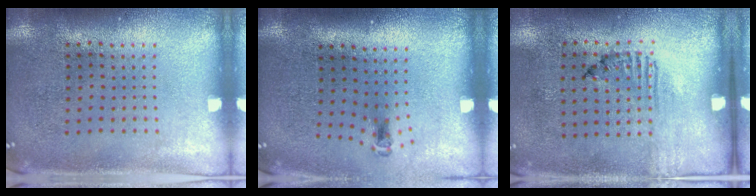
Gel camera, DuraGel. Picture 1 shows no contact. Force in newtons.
{"total": 0.7, "press": 0.3, "slide": 0.6}
{"total": 1.8, "press": 1.0, "slide": 1.5}